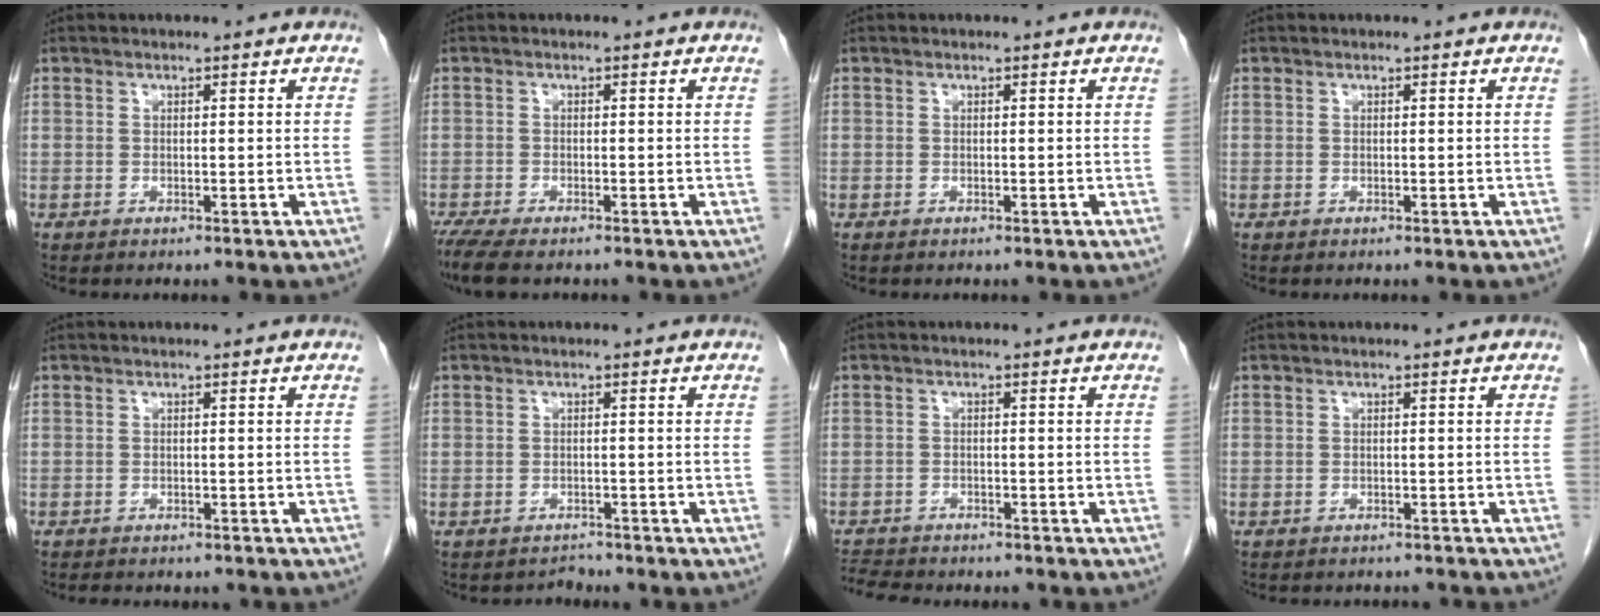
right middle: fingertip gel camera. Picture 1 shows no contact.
{"total": 5.6, "force": [-4.4, 1.2, 3.2], "torque": [-0.063, -0.016, -0.074]}
{"total": 0.0}
{"total": 0.0}
{"total": 6.7, "force": [-5.7, 2.2, 2.7], "torque": [-0.038, -0.003, -0.066]}
{"total": 1.6, "force": [-1.4, 0.5, -0.8], "torque": [0.009, -0.005, -0.023]}
{"total": 7.6, "force": [-7.0, 1.8, 2.4], "torque": [-0.044, -0.005, -0.106]}
{"total": 5.8, "force": [-5.3, 1.6, 1.5], "torque": [-0.015, 0.000, -0.063]}